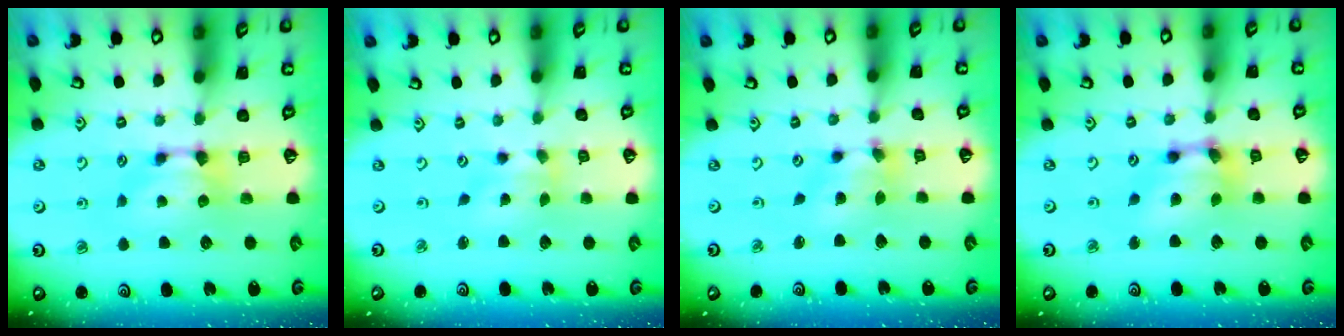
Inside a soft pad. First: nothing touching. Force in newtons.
{"total": 1.2, "press": 0.3, "slide": 1.1}
{"total": 3.4, "press": 3.0, "slide": 1.6}
{"total": 5.3, "press": 4.7, "slide": 2.4}